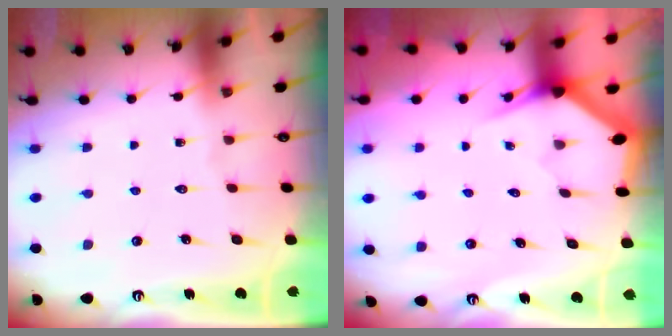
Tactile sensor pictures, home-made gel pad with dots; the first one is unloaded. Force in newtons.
{"total": 2.9, "press": 2.9, "slide": 0.0}